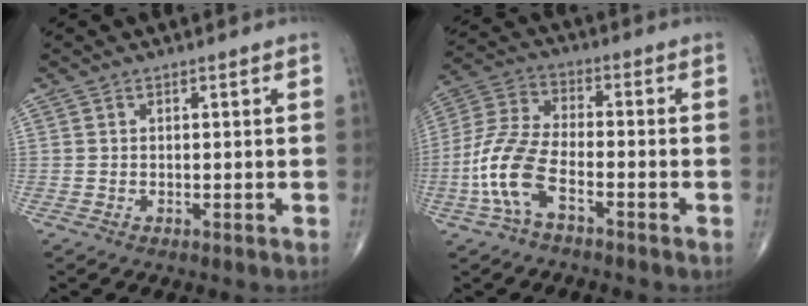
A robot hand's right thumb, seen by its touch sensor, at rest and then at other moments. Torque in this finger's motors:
{"motor_torque": [0.68, 0.08, 1.23, -0.10, 0.41]}